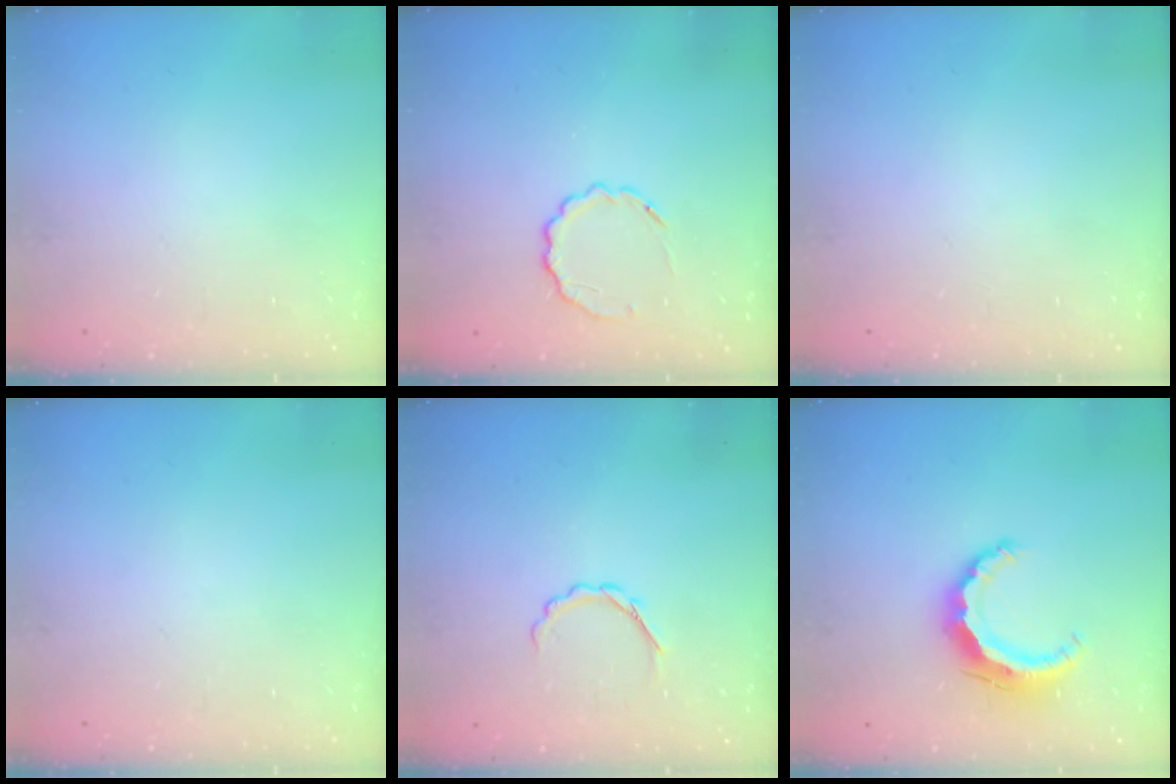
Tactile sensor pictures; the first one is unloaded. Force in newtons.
{"total": 5.8, "press": 5.6, "slide": 1.6}
{"total": 0.0}
{"total": 0.0}
{"total": 3.0, "press": 2.8, "slide": 0.9}
{"total": 7.4, "press": 7.4, "slide": 0.3}